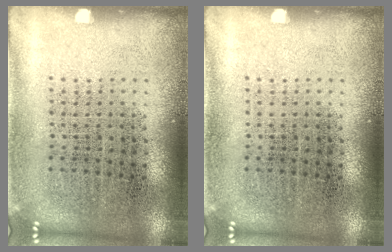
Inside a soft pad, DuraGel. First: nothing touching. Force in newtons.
{"total": 0.0}